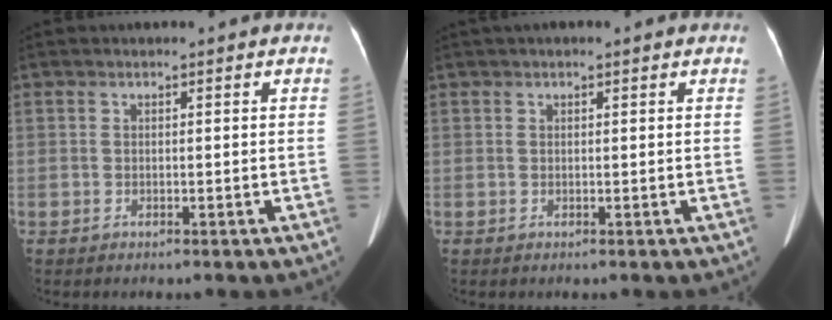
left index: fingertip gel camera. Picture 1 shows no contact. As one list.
[{"total": 1.8, "force": [1.4, 0.4, 1.2], "torque": [-0.016, 0.024, 0.018]}]